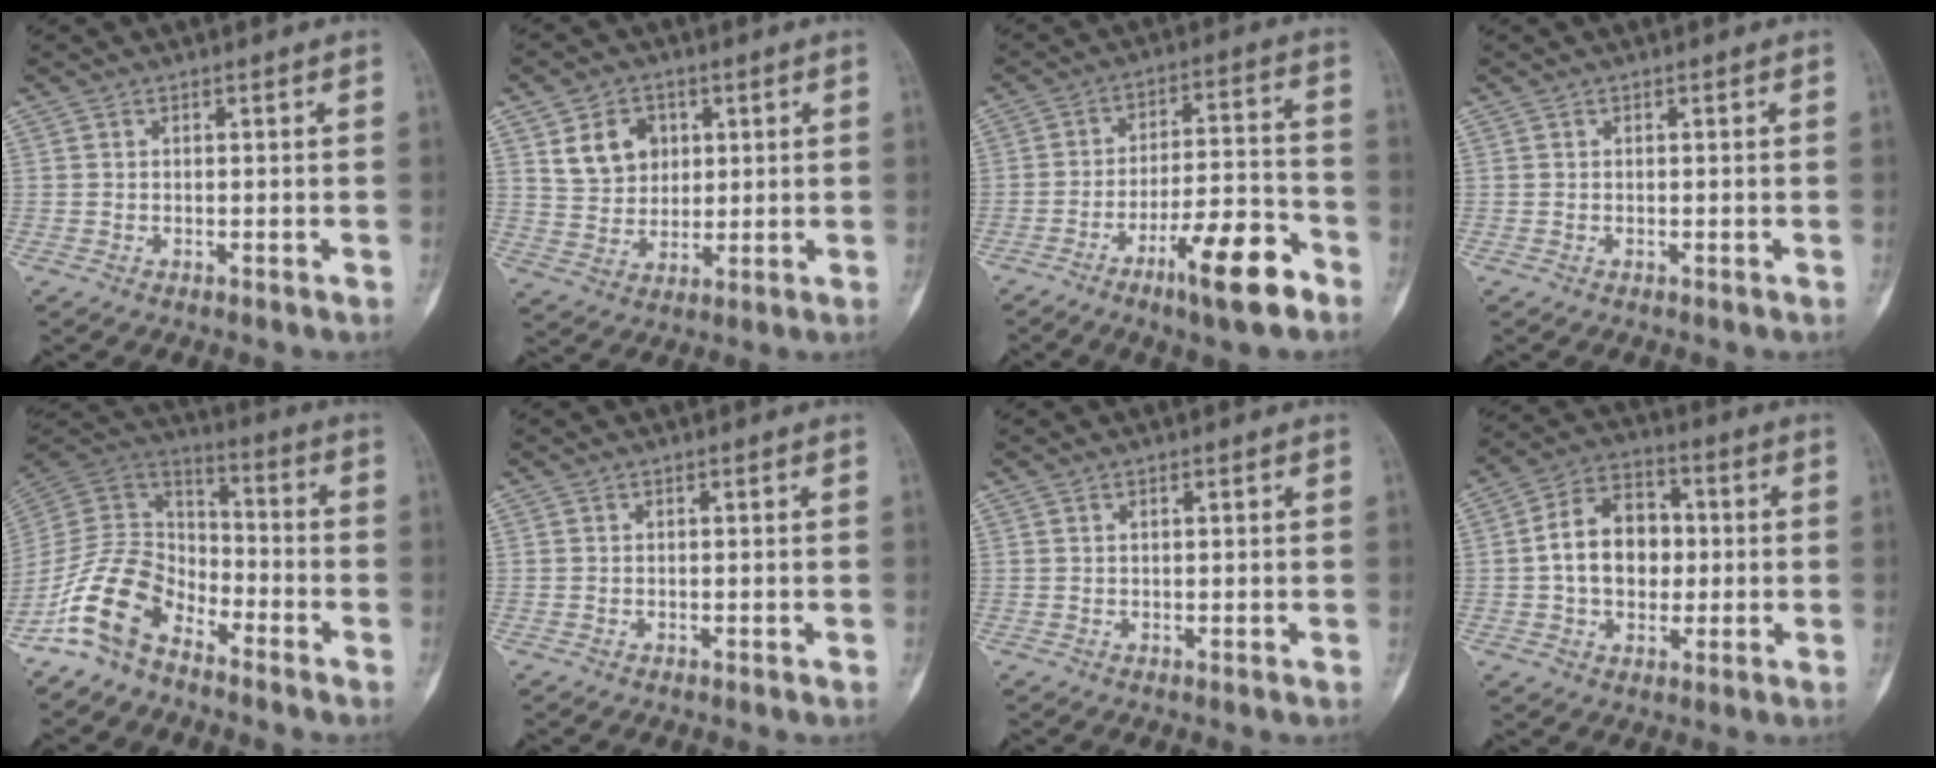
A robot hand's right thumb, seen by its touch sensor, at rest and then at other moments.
{"total": 9.1, "force": [3.3, 7.2, 4.6], "torque": [-0.047, -0.014, 0.066]}
{"total": 13.4, "force": [-7.8, 3.2, 10.4], "torque": [-0.168, 0.055, -0.121]}
{"total": 0.0}
{"total": 12.9, "force": [-8.5, 7.4, 6.3], "torque": [-0.113, 0.078, -0.181]}
{"total": 0.0}
{"total": 0.6, "force": [0.3, 0.2, 0.4], "torque": [-0.011, 0.000, 0.006]}
{"total": 12.2, "force": [0.0, 9.0, 8.3], "torque": [-0.105, 0.024, -0.006]}